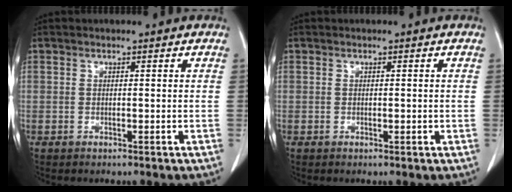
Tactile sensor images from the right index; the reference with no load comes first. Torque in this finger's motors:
{"motor_torque": [-0.29, 0.26, -0.03, 0.01]}